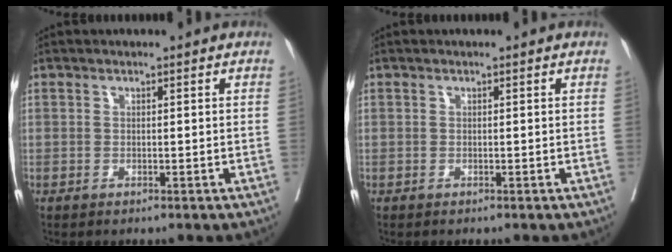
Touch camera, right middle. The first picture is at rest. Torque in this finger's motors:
{"motor_torque": [0.10, 0.08, -0.02, -0.03]}